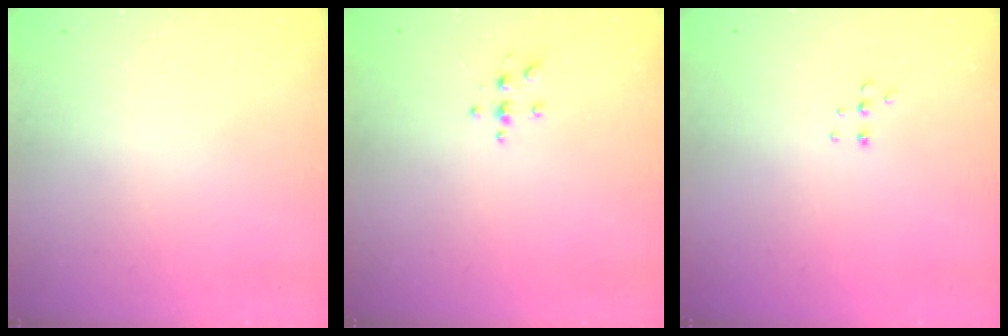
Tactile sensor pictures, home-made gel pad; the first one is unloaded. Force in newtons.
{"total": 3.8, "press": 3.7, "slide": 0.5}
{"total": 5.1, "press": 5.0, "slide": 0.7}